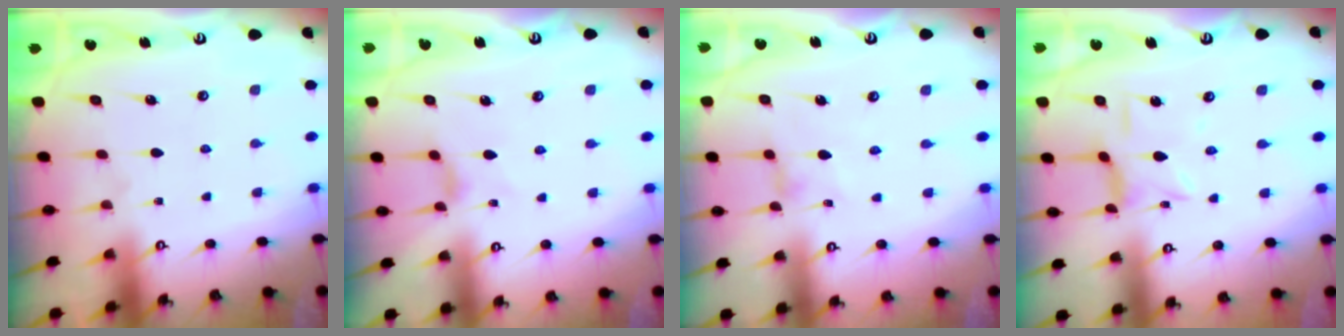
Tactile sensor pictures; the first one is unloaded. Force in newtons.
{"total": 2.3, "press": 2.3, "slide": 0.5}
{"total": 0.6, "press": 0.6, "slide": 0.2}
{"total": 2.4, "press": 2.4, "slide": 0.4}